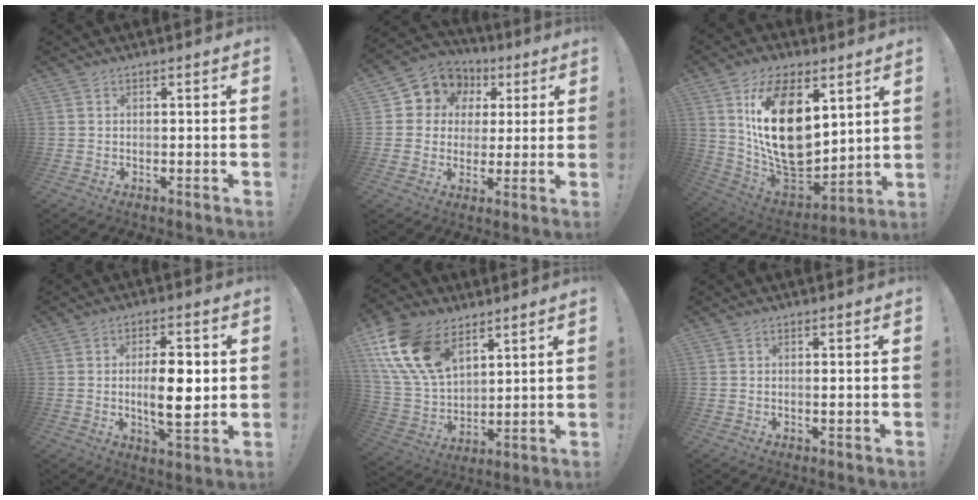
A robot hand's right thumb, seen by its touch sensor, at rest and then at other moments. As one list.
[{"total": 9.4, "force": [3.3, 8.4, 2.6], "torque": [-0.034, -0.023, 0.069]}, {"total": 23.8, "force": [6.4, 14.7, 17.6], "torque": [-0.333, -0.049, 0.118]}, {"total": 11.3, "force": [0.2, 4.1, 10.6], "torque": [-0.173, -0.008, -0.004]}, {"total": 18.5, "force": [9.8, 11.4, 10.8], "torque": [-0.228, -0.047, 0.185]}, {"total": 0.6, "force": [0.2, -0.1, 0.5], "torque": [-0.003, -0.005, 0.002]}]